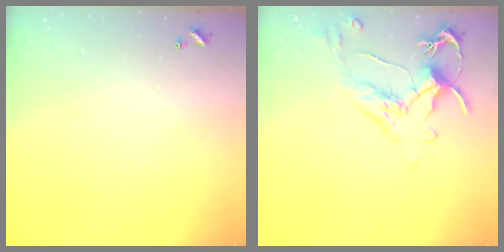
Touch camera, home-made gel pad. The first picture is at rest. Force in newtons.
{"total": 2.5, "press": 2.1, "slide": 1.3}